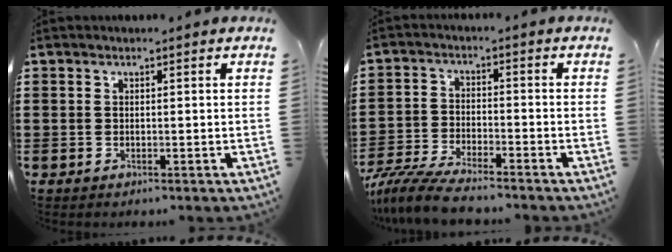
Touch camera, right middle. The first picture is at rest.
{"total": 6.5, "force": [-6.0, 0.7, 2.4], "torque": [-0.062, -0.005, -0.119]}